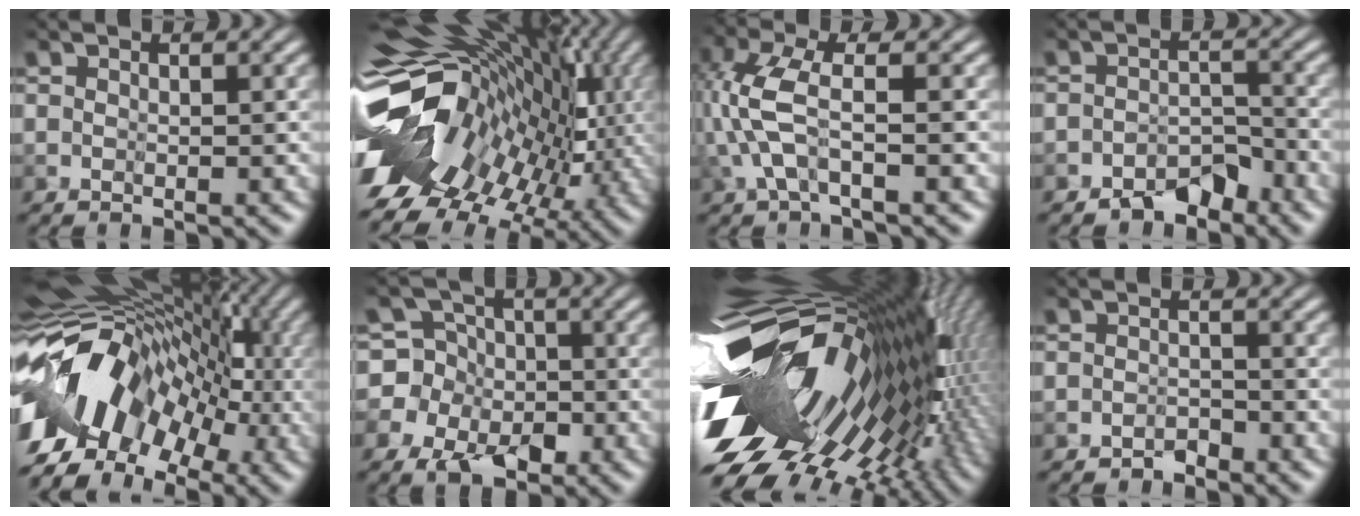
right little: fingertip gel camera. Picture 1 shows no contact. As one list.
[{"total": 13.2, "force": [-0.5, 7.8, 10.6], "torque": [-0.184, 0.000, 0.003]}, {"total": 2.9, "force": [-0.8, -0.1, 2.8], "torque": [-0.092, 0.014, -0.018]}, {"total": 4.1, "force": [-3.8, -0.1, -1.3], "torque": [0.033, 0.003, -0.065]}, {"total": 13.0, "force": [-2.8, 8.3, 9.7], "torque": [-0.163, 0.027, -0.047]}, {"total": 5.0, "force": [-1.7, 4.6, 0.4], "torque": [-0.008, 0.021, -0.067]}, {"total": 16.3, "force": [-1.5, 8.3, 13.9], "torque": [-0.238, -0.019, -0.023]}, {"total": 2.9, "force": [-2.2, -0.9, -1.7], "torque": [0.029, 0.001, -0.044]}]